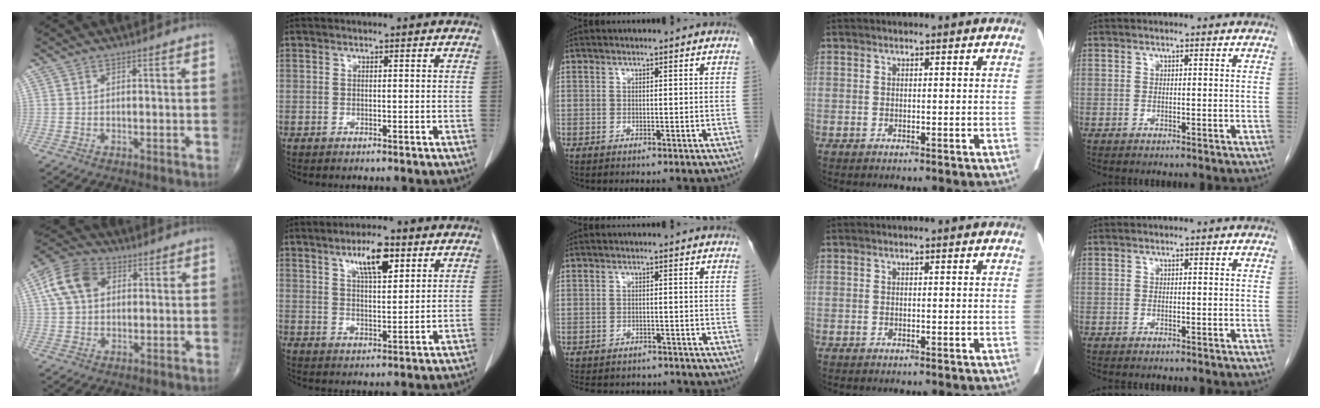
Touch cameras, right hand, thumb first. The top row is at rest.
{"thumb": {"total": 9.9, "force": [2.7, 7.0, 6.4], "torque": [-0.116, 0.016, 0.040]}, "index": {"total": 7.2, "force": [3.9, 1.8, 5.7], "torque": [-0.102, 0.003, 0.067]}, "middle": {"total": 11.0, "force": [-9.8, 4.1, 3.0], "torque": [-0.064, 0.006, -0.120]}}